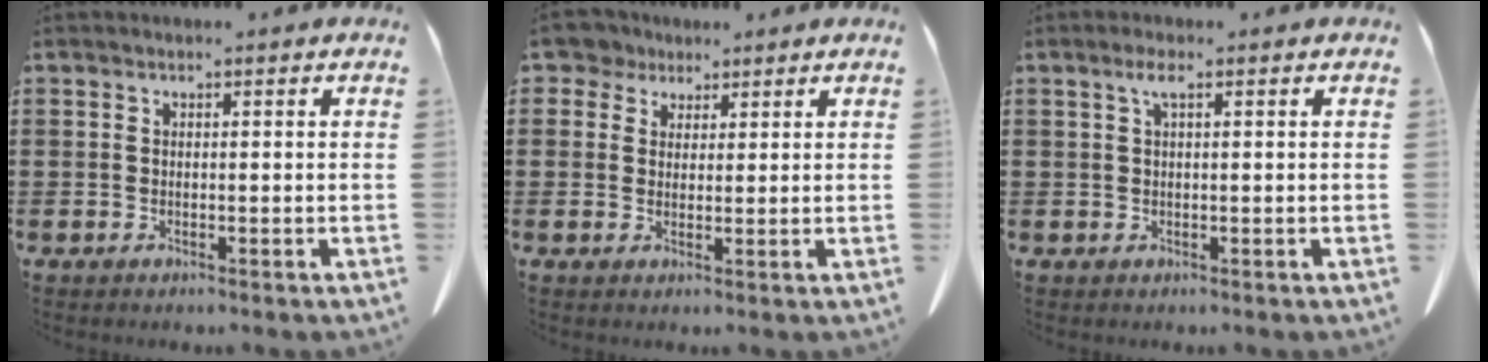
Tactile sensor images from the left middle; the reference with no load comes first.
{"total": 3.9, "force": [2.6, 2.7, 1.0], "torque": [-0.033, 0.004, 0.046]}
{"total": 1.9, "force": [0.6, 0.4, 1.8], "torque": [-0.037, 0.005, 0.010]}